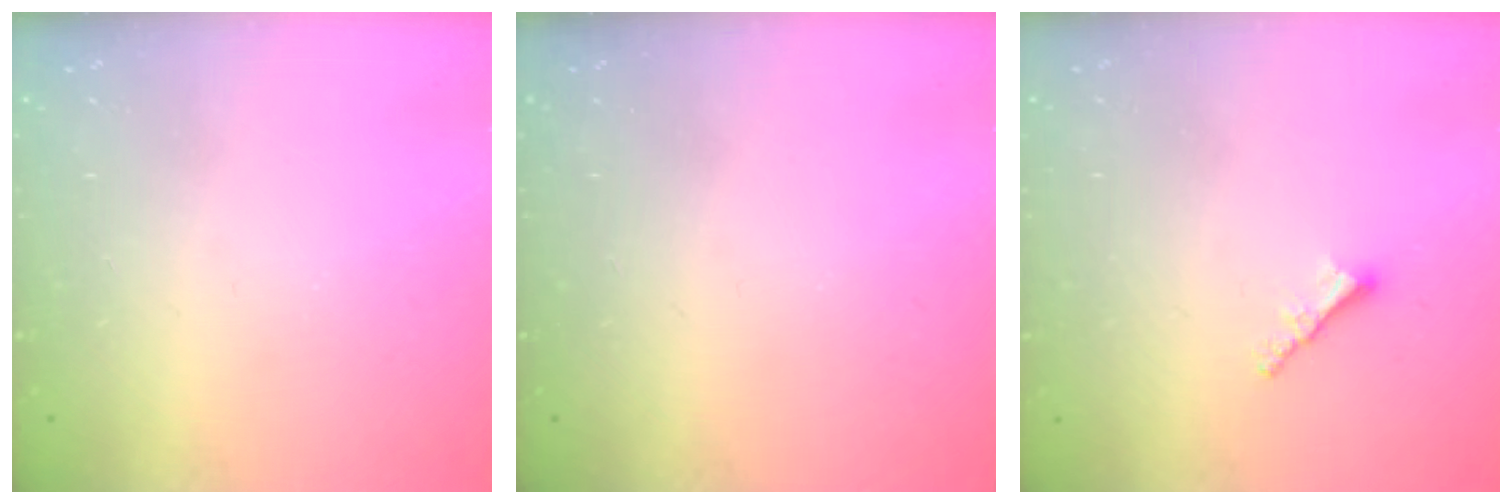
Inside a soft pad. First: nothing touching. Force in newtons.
{"total": 0.0}
{"total": 1.9, "press": 1.9, "slide": 0.5}